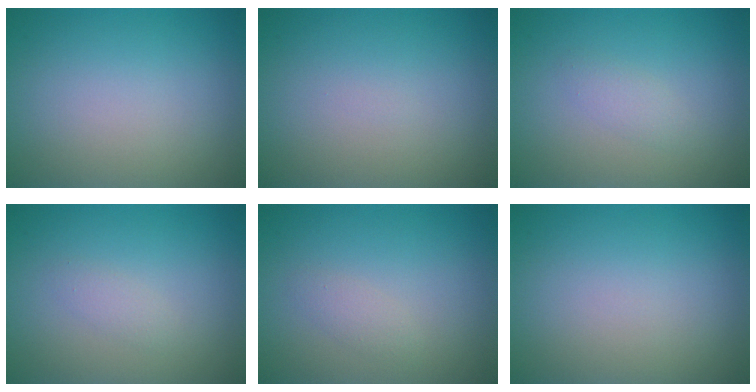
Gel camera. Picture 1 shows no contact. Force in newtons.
{"total": 0.0}
{"total": 1.2, "press": 1.2, "slide": 0.0}
{"total": 1.0, "press": 1.0, "slide": 0.0}
{"total": 1.1, "press": 1.1, "slide": 0.1}
{"total": 0.0}